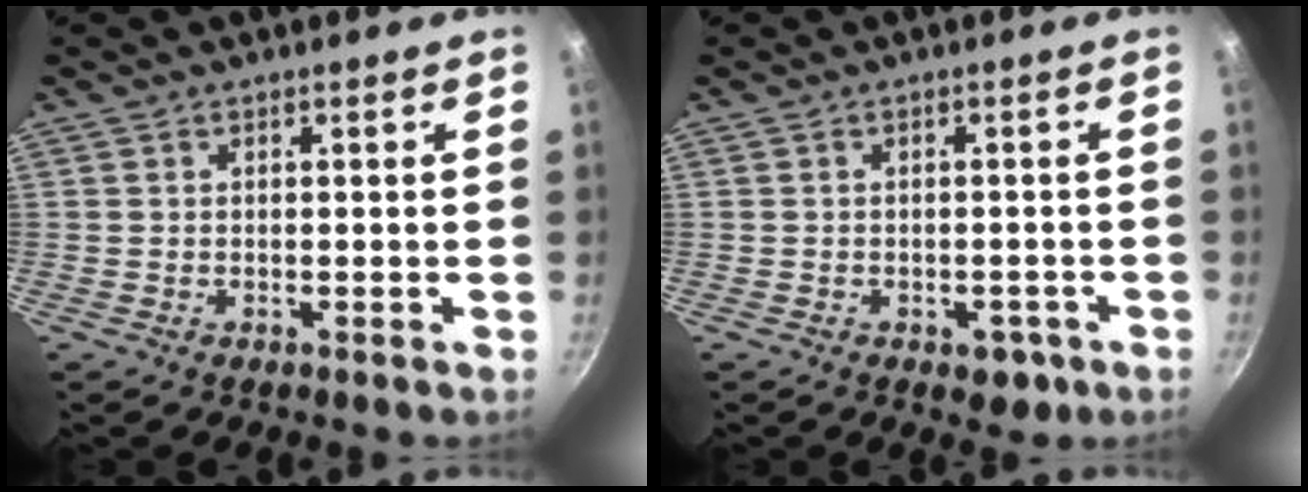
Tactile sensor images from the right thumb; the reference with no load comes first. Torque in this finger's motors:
{"motor_torque": [2.51, 2.40, 0.14, -0.46, 0.02]}